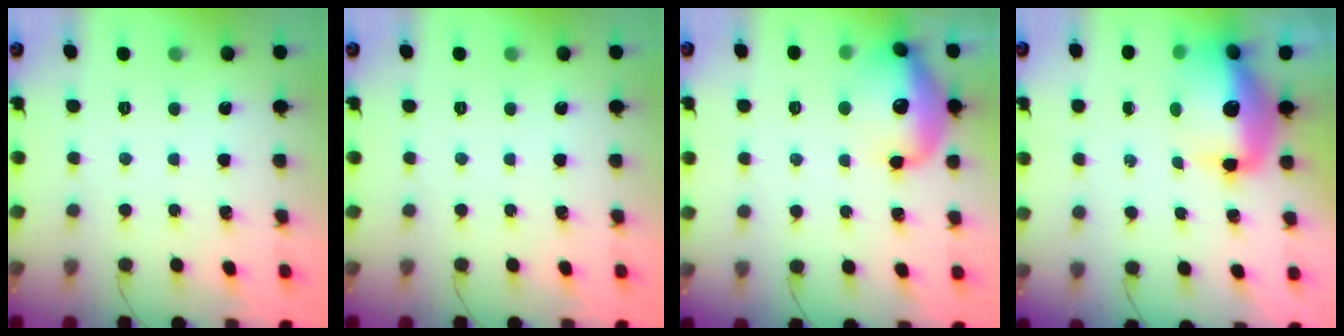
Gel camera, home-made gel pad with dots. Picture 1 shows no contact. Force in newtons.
{"total": 0.0}
{"total": 17.5, "press": 16.8, "slide": 4.8}
{"total": 14.2, "press": 13.8, "slide": 3.4}